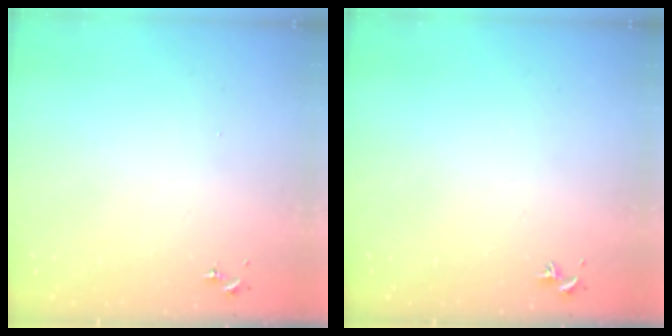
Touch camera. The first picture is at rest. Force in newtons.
{"total": 0.0}